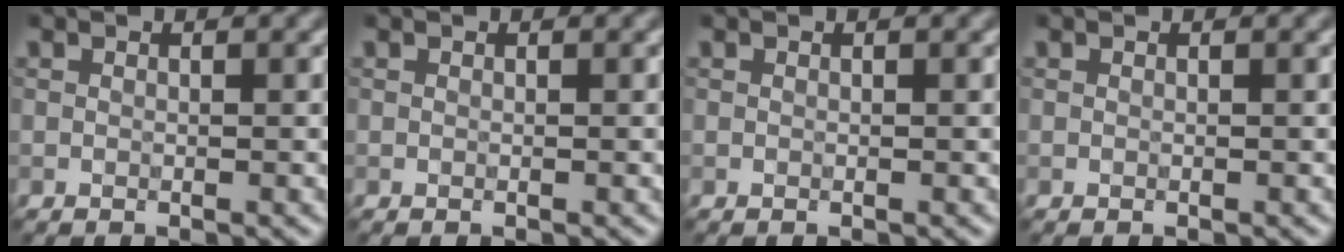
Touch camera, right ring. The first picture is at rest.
{"total": 0.0}
{"total": 0.0}
{"total": 0.0}